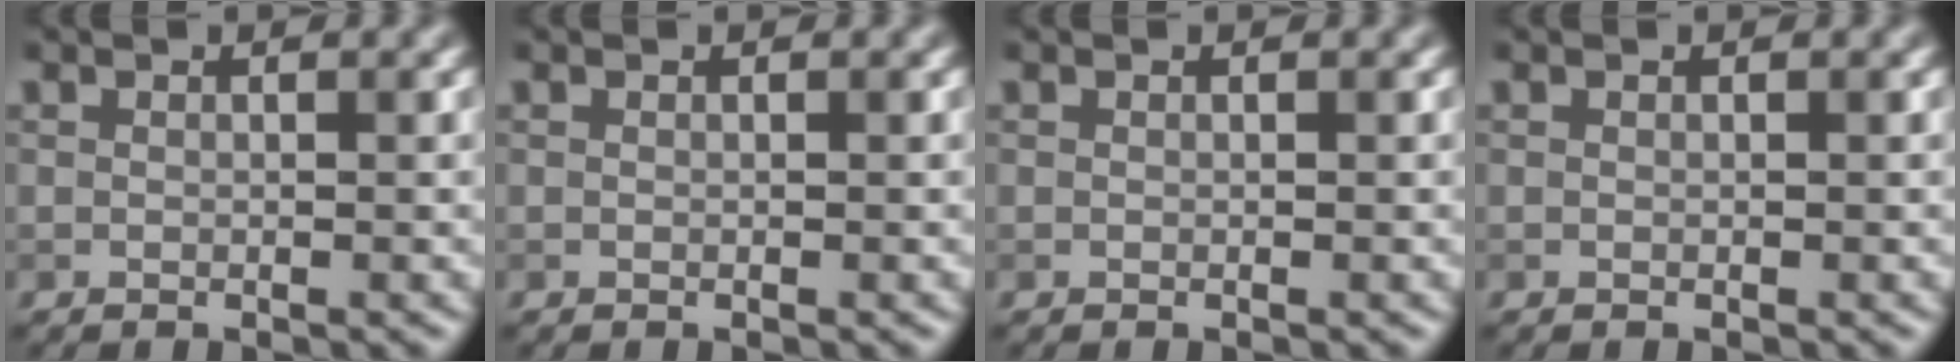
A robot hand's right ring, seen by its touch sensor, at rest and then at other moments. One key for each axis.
{"total": 0.0}
{"total": 0.0}
{"total": 0.0}